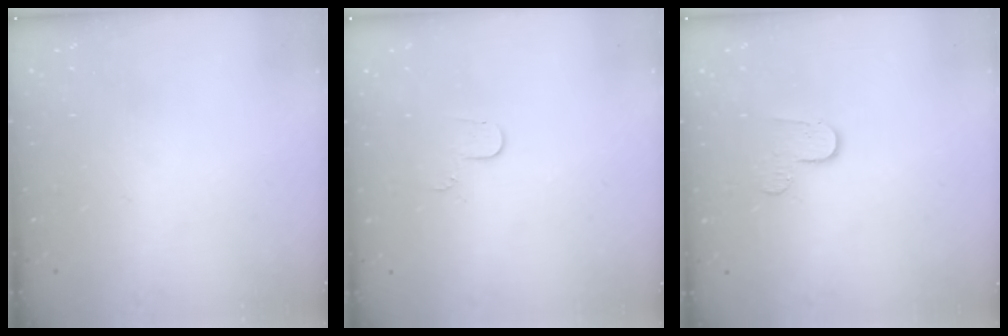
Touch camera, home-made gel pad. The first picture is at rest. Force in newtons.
{"total": 4.0, "press": 3.9, "slide": 0.3}
{"total": 5.5, "press": 5.5, "slide": 0.5}